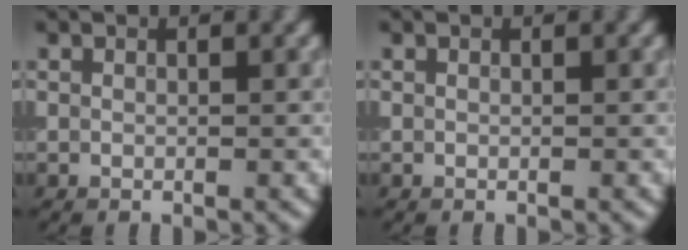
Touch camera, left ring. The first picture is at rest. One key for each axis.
{"total": 0.0}